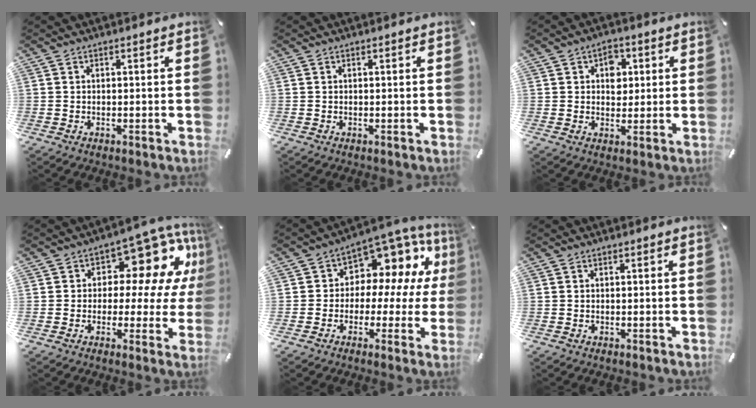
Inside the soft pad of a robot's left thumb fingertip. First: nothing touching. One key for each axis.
{"total": 0.0}
{"total": 5.5, "fx": 1.3, "fy": 4.4, "fz": 3.1, "tx": -0.028, "ty": -0.004, "tz": 0.013}
{"total": 12.1, "fx": 5.6, "fy": 7.3, "fz": 7.8, "tx": -0.104, "ty": -0.047, "tz": 0.096}
{"total": 8.5, "fx": 3.0, "fy": 6.5, "fz": 4.6, "tx": -0.078, "ty": -0.041, "tz": 0.057}
{"total": 0.0}